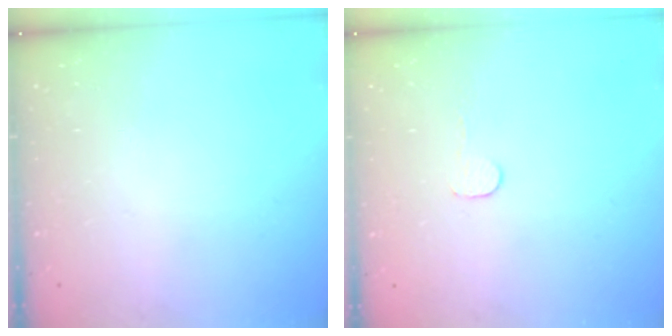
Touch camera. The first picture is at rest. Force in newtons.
{"total": 2.7, "press": 2.7, "slide": 0.2}